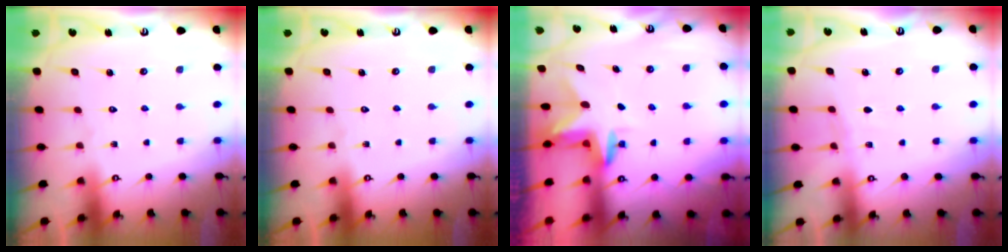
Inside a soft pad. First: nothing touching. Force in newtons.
{"total": 0.0}
{"total": 3.2, "press": 3.2, "slide": 0.2}
{"total": 3.1, "press": 3.1, "slide": 0.4}